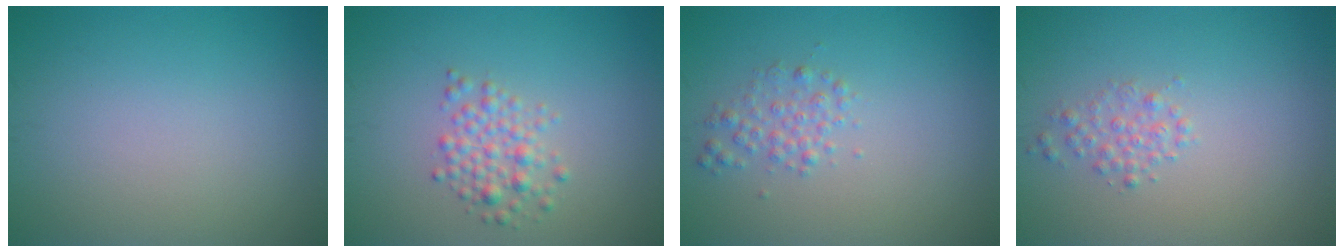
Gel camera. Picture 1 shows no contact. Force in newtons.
{"total": 2.5, "press": 2.5, "slide": 0.1}
{"total": 1.7, "press": 1.7, "slide": 0.0}
{"total": 1.5, "press": 1.5, "slide": 0.1}